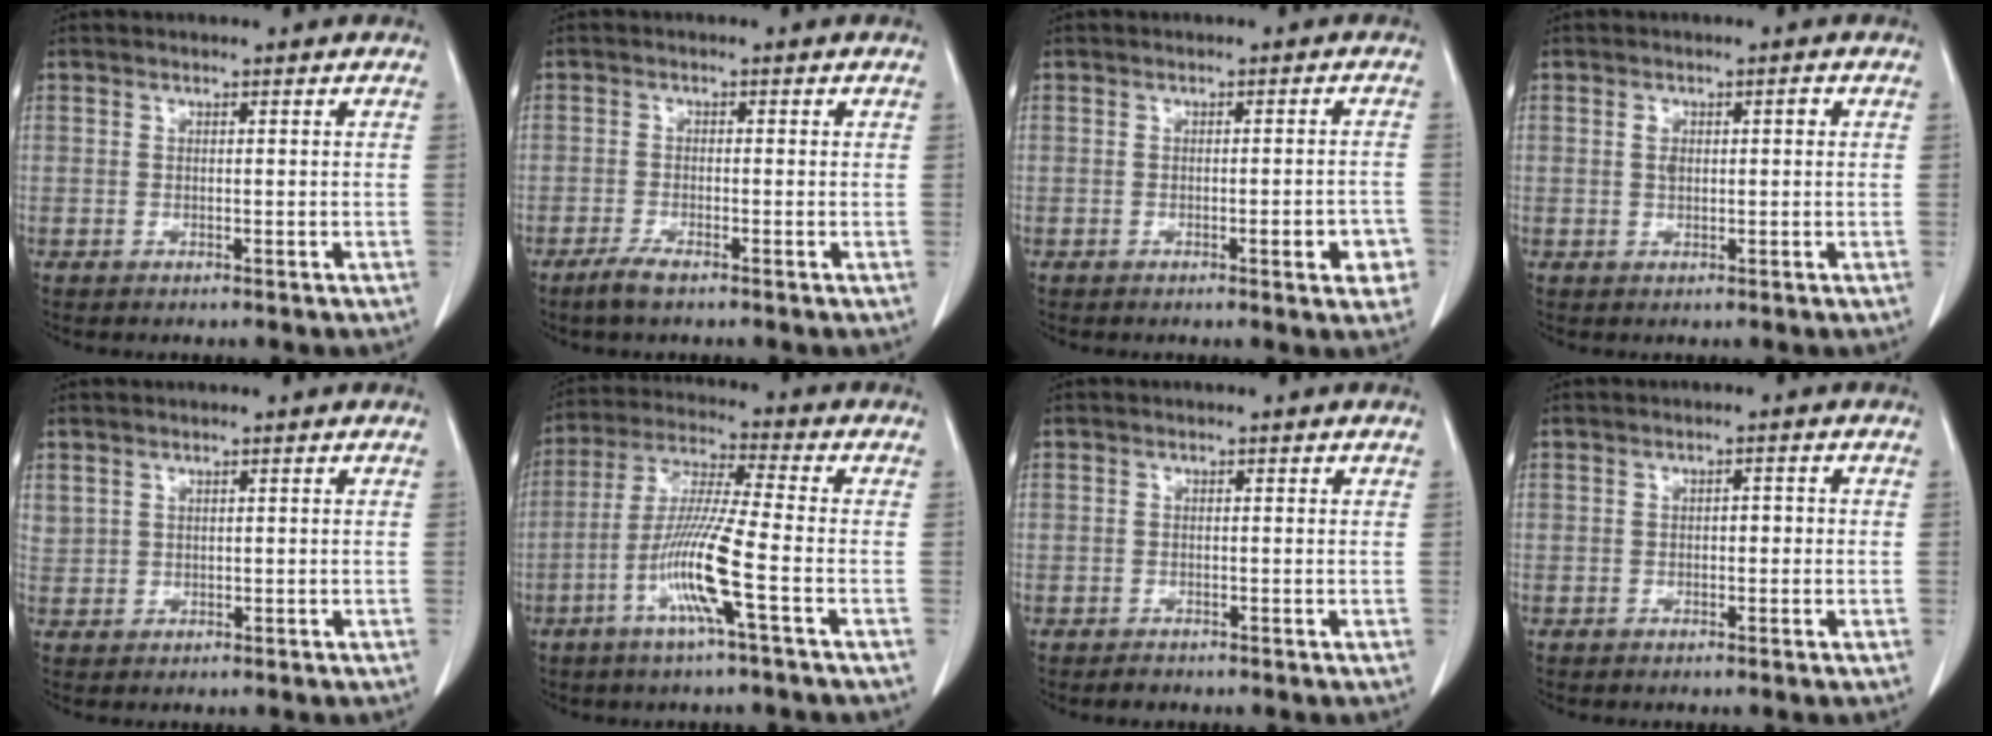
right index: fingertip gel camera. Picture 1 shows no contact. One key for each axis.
{"total": 2.5, "fx": -1.8, "fy": 0.4, "fz": 1.7, "tx": -0.037, "ty": -0.003, "tz": -0.038}
{"total": 4.4, "fx": -1.9, "fy": 1.0, "fz": 3.8, "tx": -0.041, "ty": 0.001, "tz": -0.023}
{"total": 2.2, "fx": 0.2, "fy": 1.1, "fz": 1.9, "tx": -0.035, "ty": 0.012, "tz": 0.006}
{"total": 1.6, "fx": 1.0, "fy": 1.2, "fz": 0.3, "tx": -0.002, "ty": 0.009, "tz": 0.023}
{"total": 11.0, "fx": -4.1, "fy": -0.6, "fz": 10.2, "tx": -0.208, "ty": -0.008, "tz": -0.085}
{"total": 1.0, "fx": -0.7, "fy": 0.6, "fz": 0.1, "tx": 0.002, "ty": 0.001, "tz": -0.012}
{"total": 1.3, "fx": -0.2, "fy": 0.7, "fz": 1.0, "tx": -0.011, "ty": 0.005, "tz": -0.004}